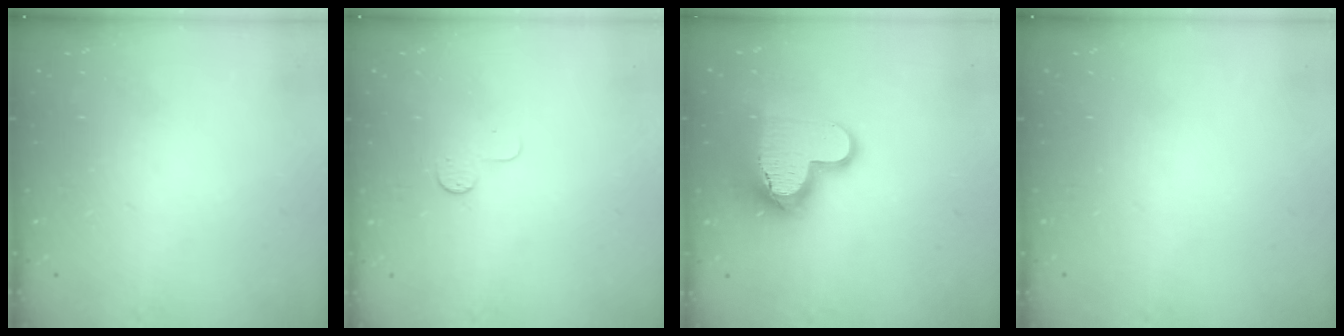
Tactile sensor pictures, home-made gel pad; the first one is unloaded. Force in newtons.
{"total": 5.0, "press": 5.0, "slide": 0.4}
{"total": 14.6, "press": 14.5, "slide": 1.2}
{"total": 0.0}